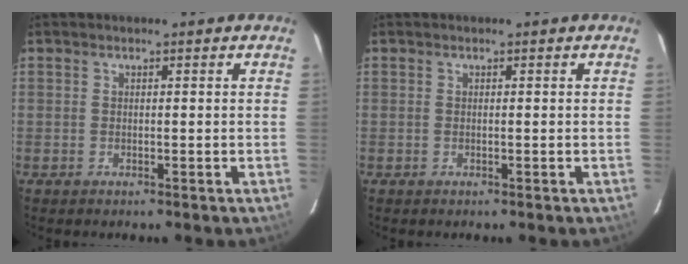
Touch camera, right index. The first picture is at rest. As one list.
[{"total": 0.0}]